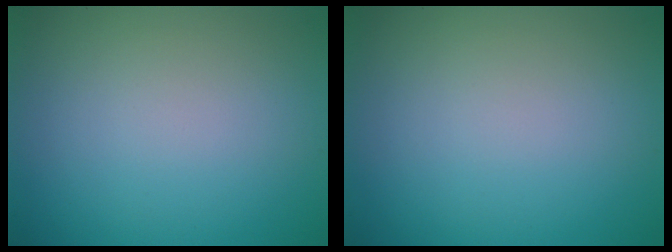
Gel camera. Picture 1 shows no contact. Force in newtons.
{"total": 0.0}